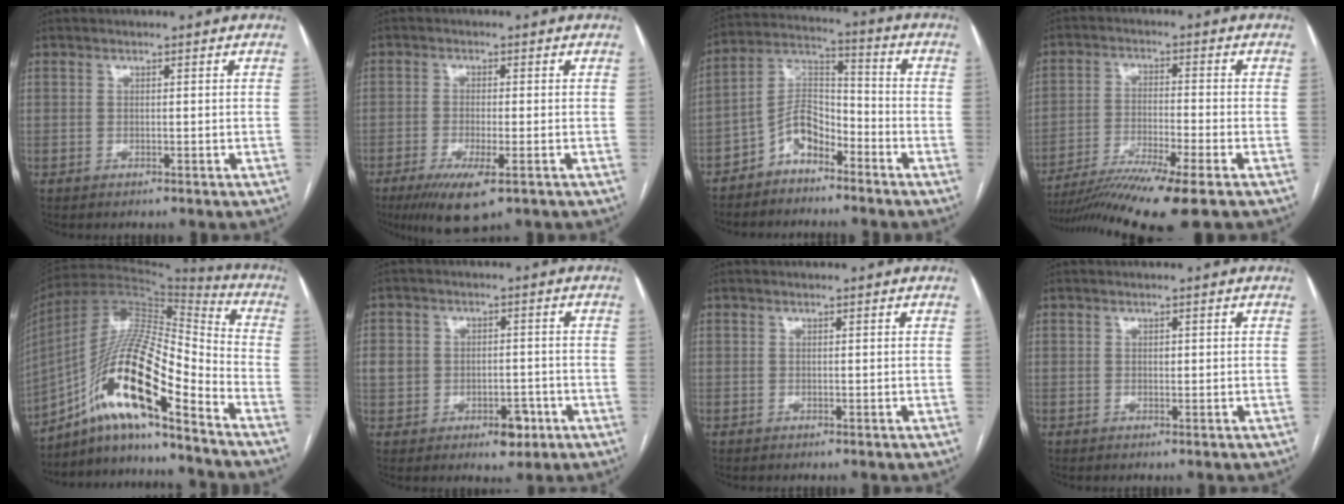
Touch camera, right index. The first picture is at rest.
{"total": 7.1, "force": [-3.8, 1.2, 5.9], "torque": [-0.109, -0.020, -0.061]}
{"total": 7.5, "force": [-4.9, 3.7, 4.3], "torque": [-0.086, 0.025, -0.097]}
{"total": 13.1, "force": [-10.3, -1.1, 8.1], "torque": [-0.143, -0.028, -0.169]}
{"total": 17.9, "force": [-10.2, 2.5, 14.5], "torque": [-0.277, 0.015, -0.180]}
{"total": 7.0, "force": [-2.2, 5.2, 4.2], "torque": [-0.053, 0.020, -0.023]}
{"total": 0.0}
{"total": 0.5, "force": [0.1, 0.4, 0.4], "torque": [-0.006, 0.000, 0.002]}